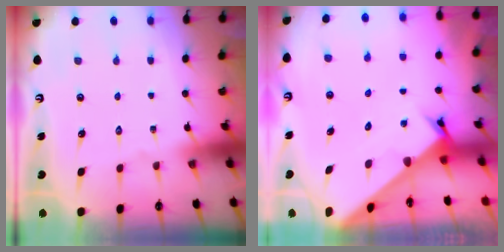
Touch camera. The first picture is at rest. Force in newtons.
{"total": 2.3, "press": 2.3, "slide": 0.2}